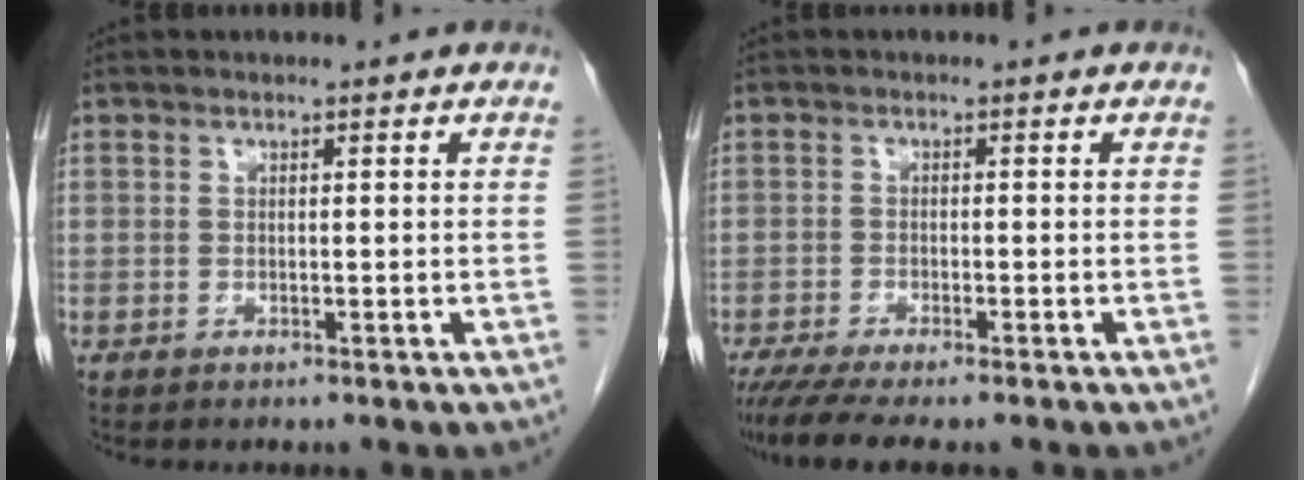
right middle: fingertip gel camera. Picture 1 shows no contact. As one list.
[{"total": 7.7, "force": [-6.4, 0.8, 4.3], "torque": [-0.063, -0.016, -0.103]}]